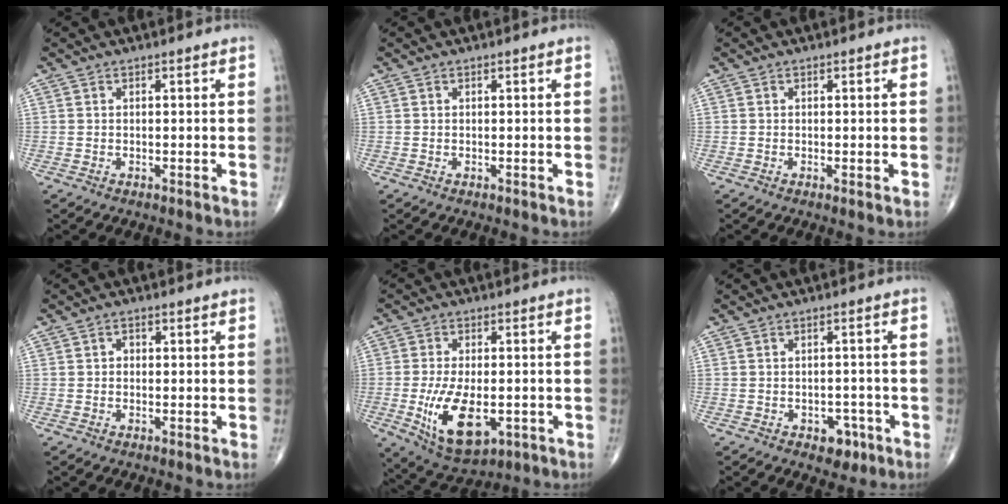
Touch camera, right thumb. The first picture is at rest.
{"total": 0.0}
{"total": 0.6, "force": [-0.1, 0.1, 0.6], "torque": [-0.015, -0.003, -0.003]}
{"total": 1.3, "force": [0.1, 1.1, 0.7], "torque": [-0.005, 0.003, -0.002]}
{"total": 12.9, "force": [-3.1, 6.6, 10.7], "torque": [-0.184, -0.010, -0.038]}
{"total": 4.2, "force": [-2.1, 2.9, 2.3], "torque": [-0.009, 0.013, -0.024]}